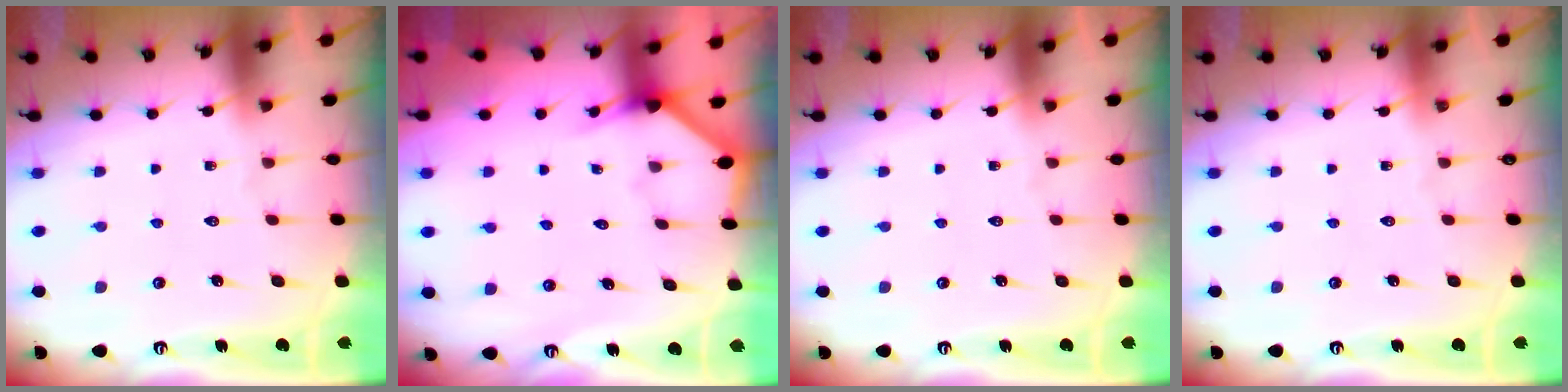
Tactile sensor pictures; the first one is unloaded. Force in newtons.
{"total": 3.0, "press": 3.0, "slide": 0.2}
{"total": 0.0}
{"total": 0.0}